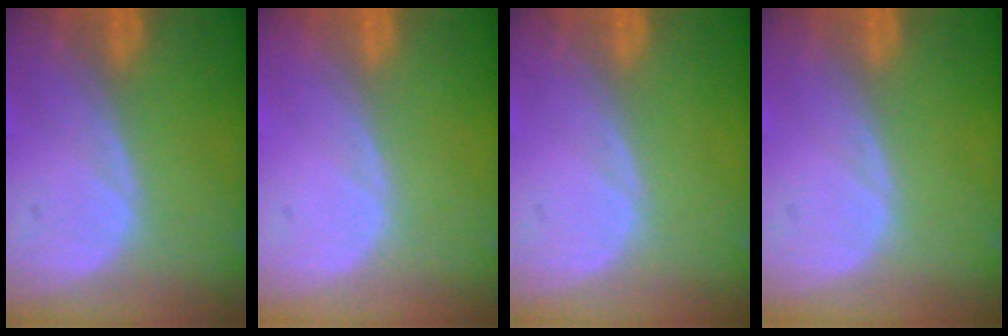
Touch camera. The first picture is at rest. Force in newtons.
{"total": 0.0}
{"total": 0.0}
{"total": 0.0}